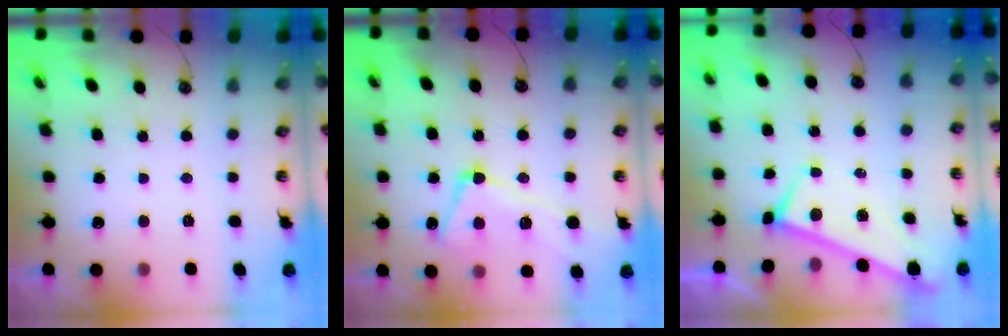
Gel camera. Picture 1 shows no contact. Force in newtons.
{"total": 6.8, "press": 6.7, "slide": 1.2}
{"total": 0.0}